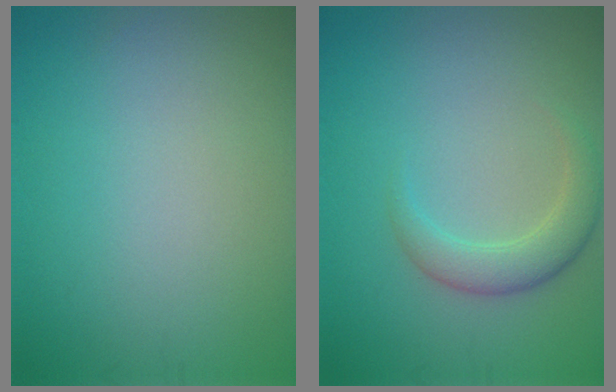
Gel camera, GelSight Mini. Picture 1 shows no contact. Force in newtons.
{"total": 2.9, "press": 2.9, "slide": 0.2}